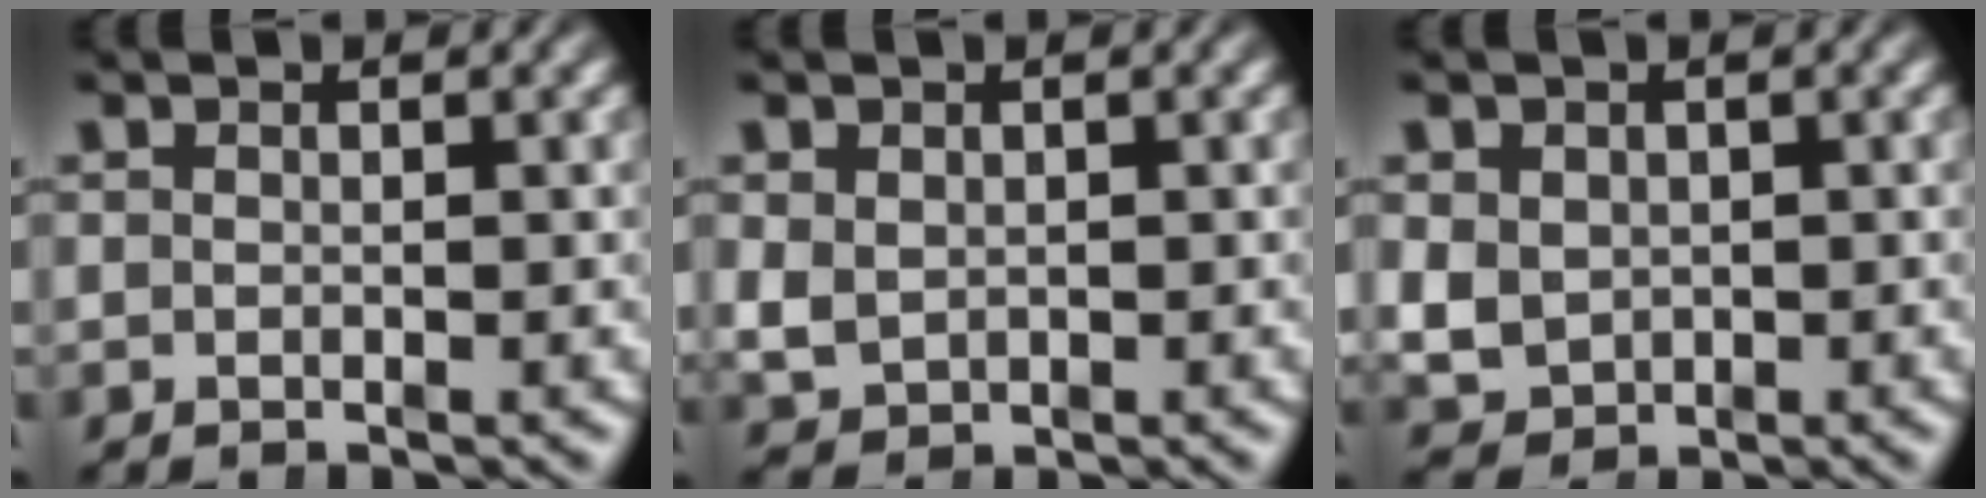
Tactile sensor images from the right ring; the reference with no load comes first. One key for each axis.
{"total": 2.3, "fx": 0.1, "fy": 2.1, "fz": 0.9, "tx": -0.028, "ty": -0.016, "tz": 0.017}
{"total": 4.4, "fx": -0.4, "fy": 4.0, "fz": 1.8, "tx": -0.050, "ty": -0.029, "tz": 0.011}